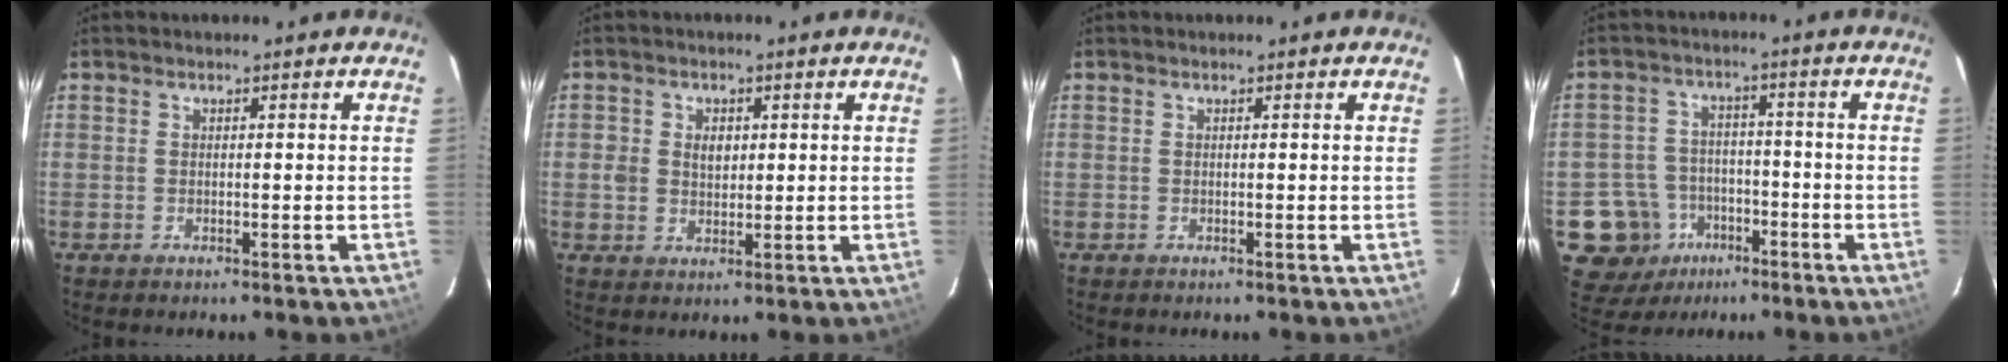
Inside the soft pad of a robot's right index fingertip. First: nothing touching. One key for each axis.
{"total": 3.7, "fx": 0.5, "fy": 3.1, "fz": 2.0, "tx": -0.032, "ty": 0.007, "tz": 0.009}
{"total": 0.0}
{"total": 10.4, "fx": -4.8, "fy": 9.1, "fz": 1.5, "tx": -0.062, "ty": 0.030, "tz": -0.063}